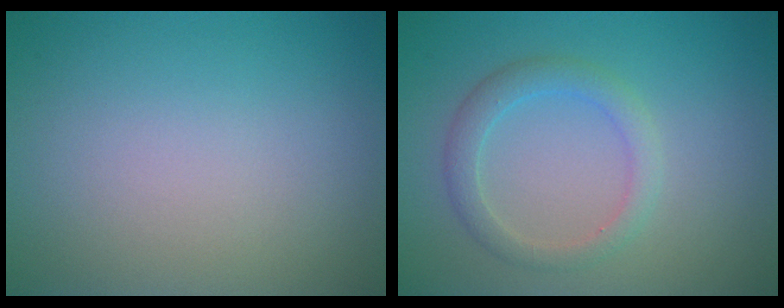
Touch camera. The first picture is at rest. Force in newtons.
{"total": 2.4, "press": 2.4, "slide": 0.2}